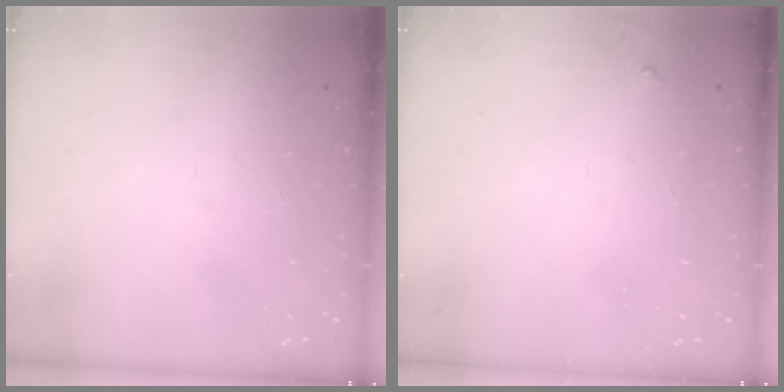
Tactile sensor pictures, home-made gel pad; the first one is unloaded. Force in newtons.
{"total": 3.5, "press": 3.4, "slide": 0.4}